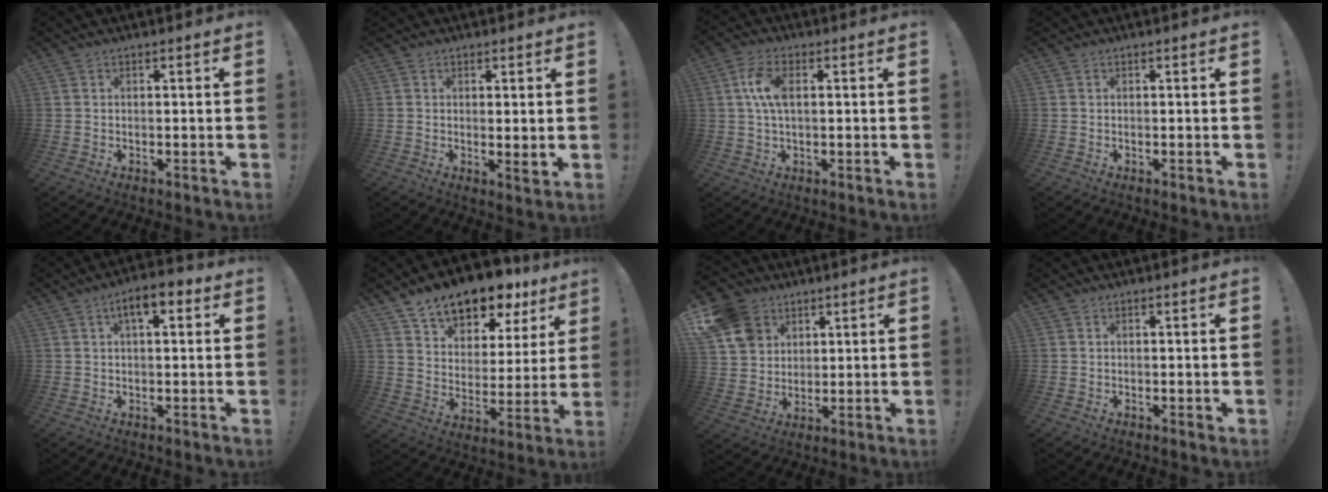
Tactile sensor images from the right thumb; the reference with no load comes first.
{"total": 2.1, "force": [1.2, -0.1, 1.8], "torque": [-0.013, -0.016, 0.017]}
{"total": 7.9, "force": [1.2, 3.9, 6.7], "torque": [-0.131, 0.003, 0.019]}
{"total": 0.0}
{"total": 6.9, "force": [2.8, 2.7, 5.7], "torque": [-0.073, -0.005, 0.041]}
{"total": 13.7, "force": [11.2, 5.9, 5.3], "torque": [-0.083, -0.091, 0.196]}
{"total": 13.3, "force": [6.2, 10.9, 4.7], "torque": [-0.079, -0.030, 0.127]}
{"total": 0.6, "force": [0.4, 0.2, 0.5], "torque": [-0.005, -0.001, 0.006]}